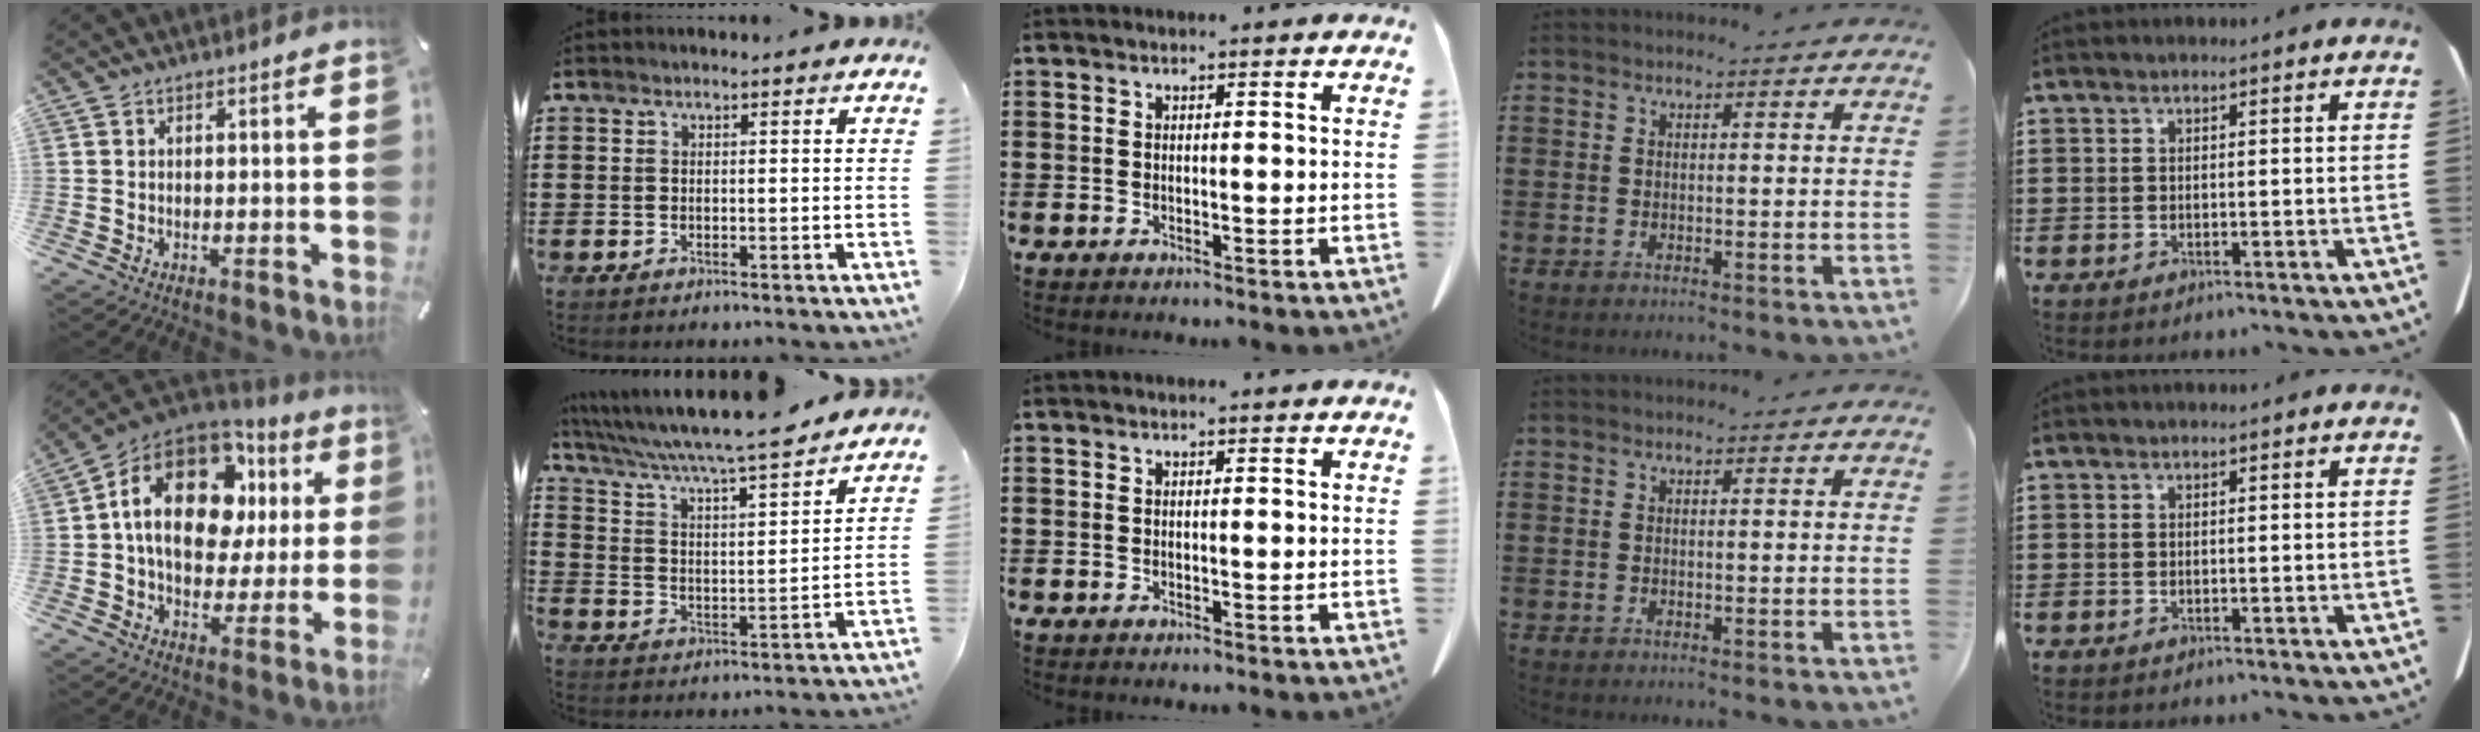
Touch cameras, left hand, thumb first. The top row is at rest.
{"thumb": {"total": 20.9, "force": [6.0, 13.9, 14.3], "torque": [-0.251, -0.015, 0.104]}, "index": {"total": 6.3, "force": [5.7, -0.3, 2.7], "torque": [-0.077, -0.041, 0.090]}}